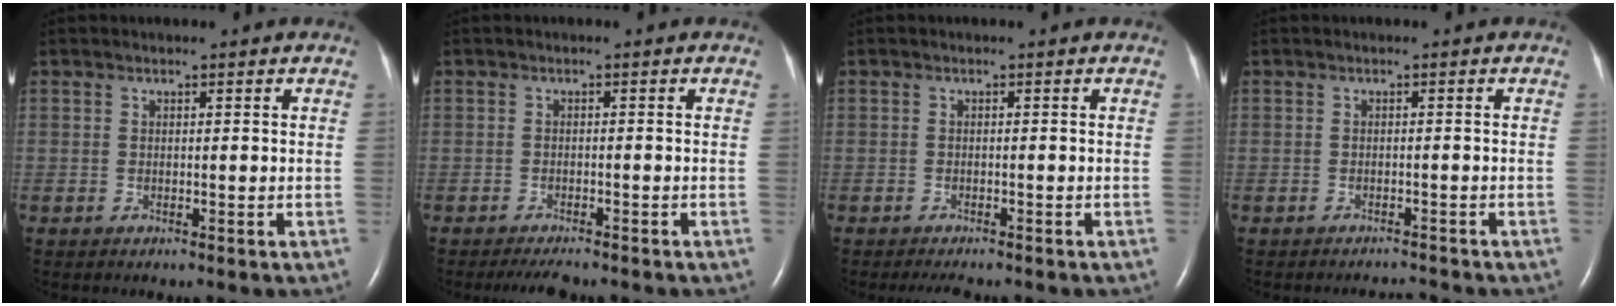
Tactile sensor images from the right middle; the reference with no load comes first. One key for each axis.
{"total": 3.7, "fx": -3.2, "fy": 0.5, "fz": 1.7, "tx": -0.028, "ty": -0.008, "tz": -0.045}
{"total": 3.5, "fx": -3.0, "fy": 0.7, "fz": 1.6, "tx": -0.021, "ty": -0.007, "tz": -0.039}
{"total": 1.8, "fx": -1.7, "fy": -0.3, "fz": -0.2, "tx": 0.001, "ty": -0.009, "tz": -0.022}